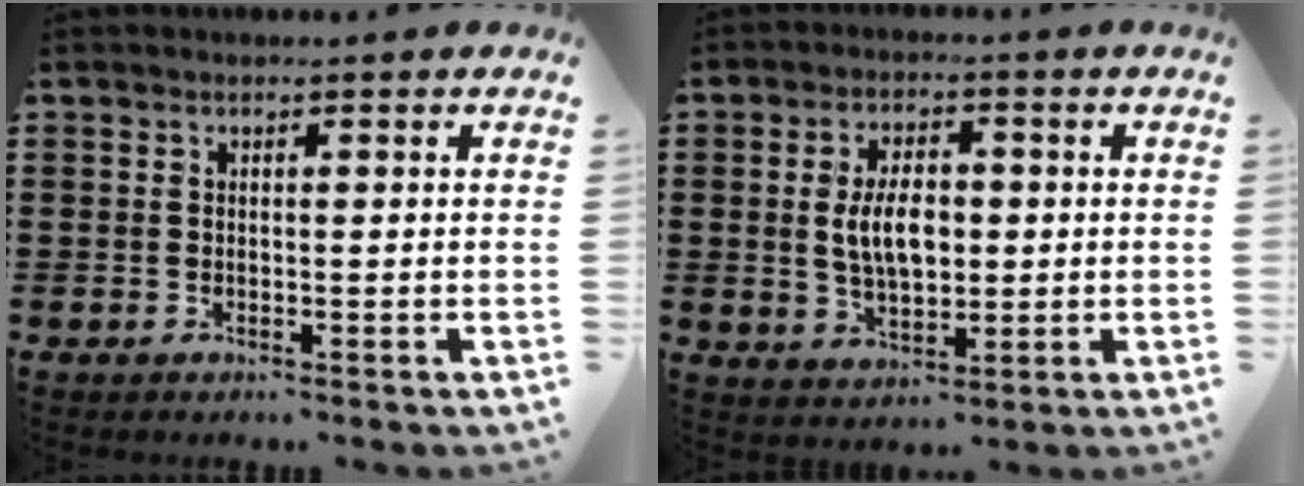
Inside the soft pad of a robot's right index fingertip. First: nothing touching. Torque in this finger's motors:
{"motor_torque": [0.79, 0.43, 0.55, 0.18]}